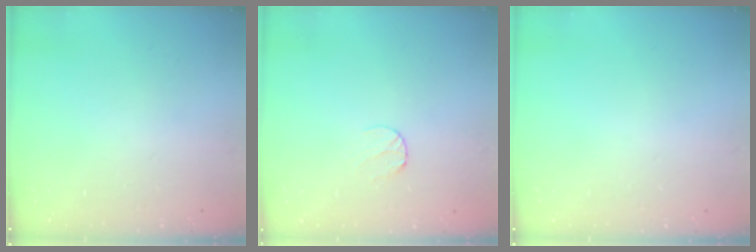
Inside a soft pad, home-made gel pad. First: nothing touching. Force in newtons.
{"total": 5.1, "press": 5.1, "slide": 0.5}
{"total": 0.0}